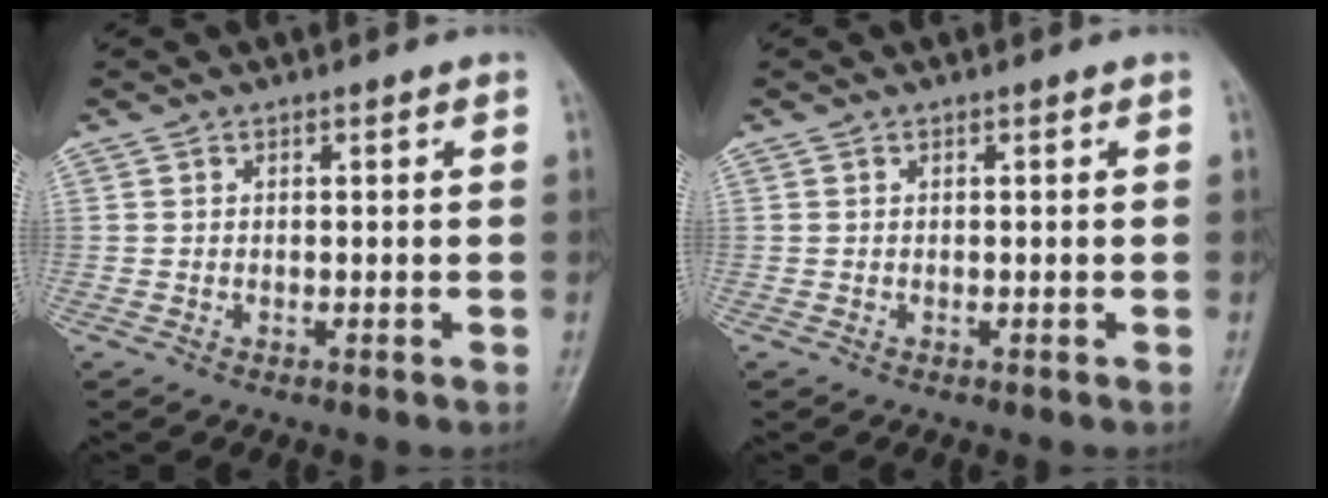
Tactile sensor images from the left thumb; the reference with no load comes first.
{"total": 0.0}